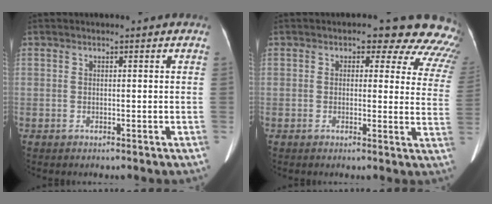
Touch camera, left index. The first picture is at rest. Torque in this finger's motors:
{"motor_torque": [1.08, -1.06, 0.25, 0.03]}